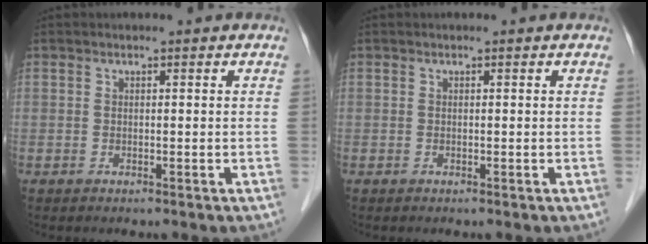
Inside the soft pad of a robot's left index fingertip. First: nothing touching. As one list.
[{"total": 0.0}]